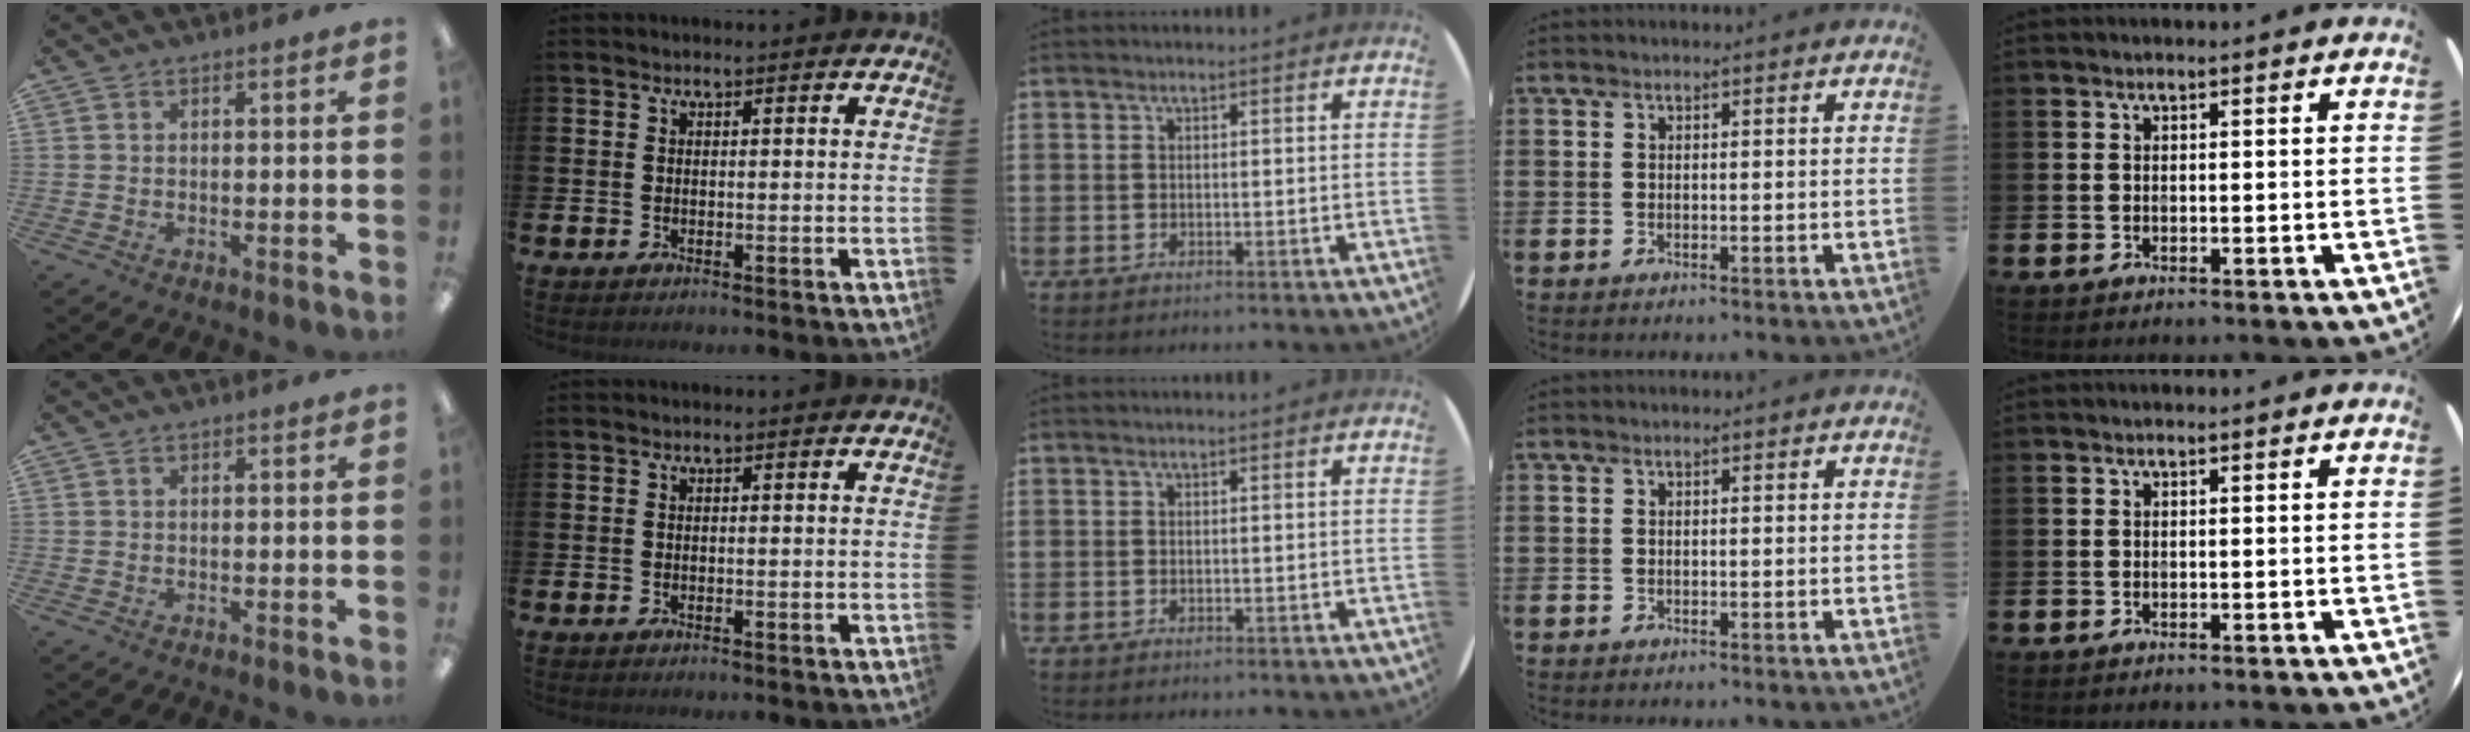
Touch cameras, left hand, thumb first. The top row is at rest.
{}